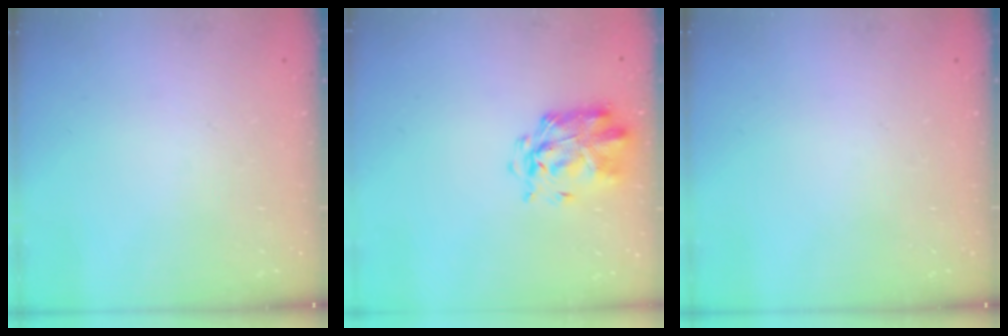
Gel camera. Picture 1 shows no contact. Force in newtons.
{"total": 2.8, "press": 2.7, "slide": 0.6}
{"total": 0.0}